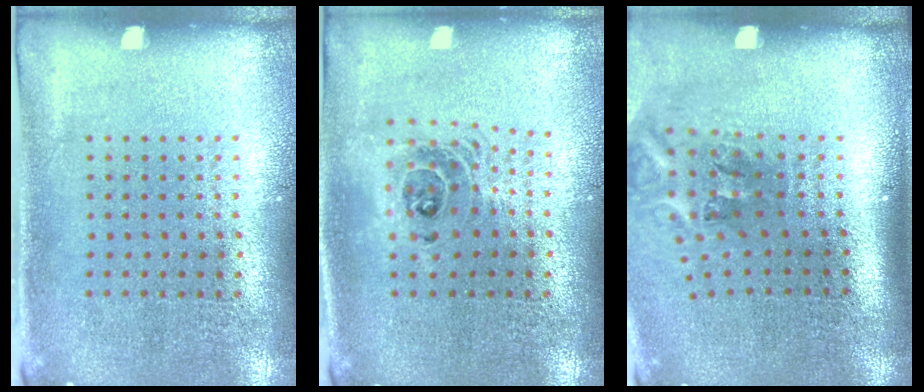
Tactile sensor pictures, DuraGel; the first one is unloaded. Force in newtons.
{"total": 1.4, "press": 1.2, "slide": 0.8}
{"total": 2.3, "press": 1.4, "slide": 1.8}